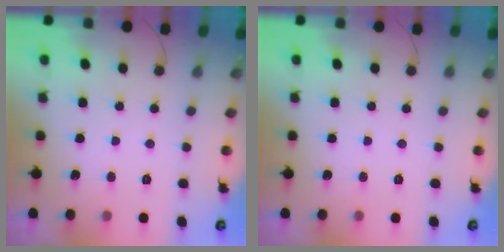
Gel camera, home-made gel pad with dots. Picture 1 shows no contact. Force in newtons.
{"total": 0.0}